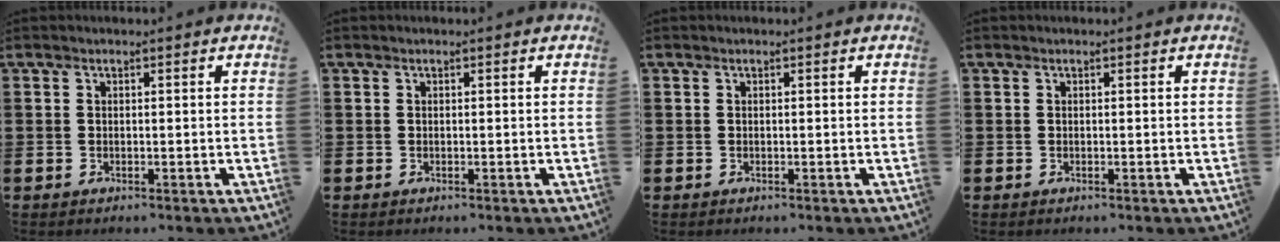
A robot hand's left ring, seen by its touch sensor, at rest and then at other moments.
{"total": 0.0}
{"total": 0.0}
{"total": 0.0}